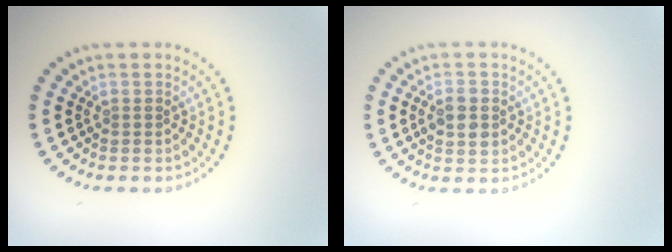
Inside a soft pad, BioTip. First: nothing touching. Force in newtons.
{"total": 2.7, "press": 2.7, "slide": 0.1}